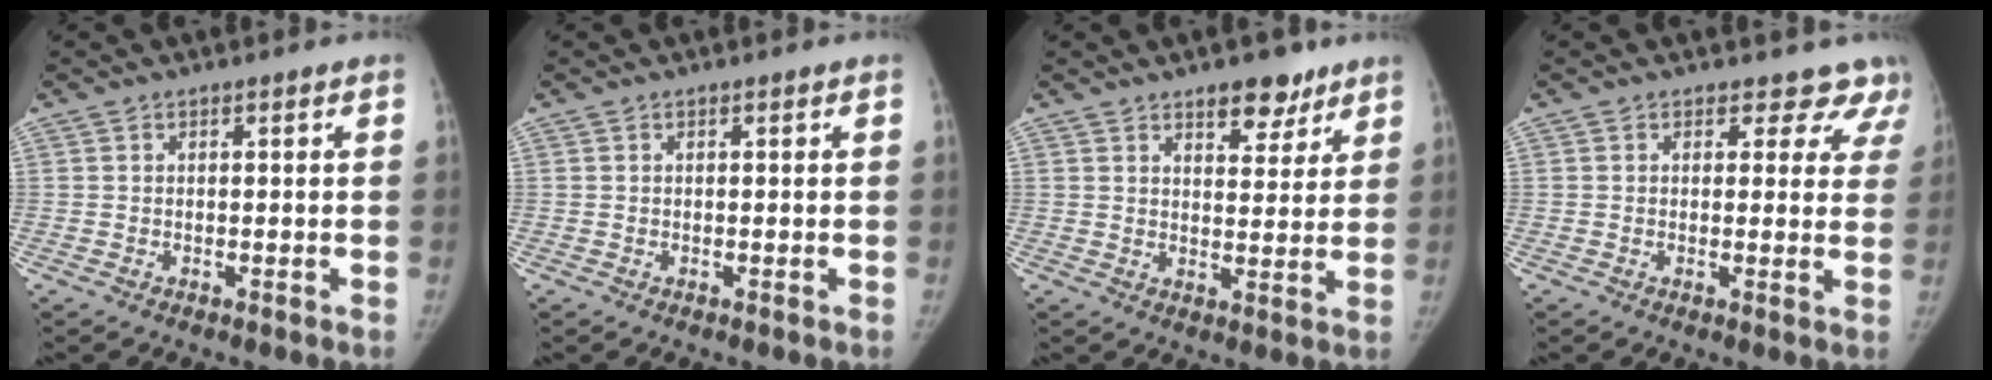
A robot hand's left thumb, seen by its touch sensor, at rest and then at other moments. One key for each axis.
{"total": 0.0}
{"total": 7.1, "fx": 4.9, "fy": 3.4, "fz": 3.8, "tx": -0.018, "ty": -0.028, "tz": 0.071}
{"total": 6.9, "fx": 5.8, "fy": 3.7, "fz": 0.5, "tx": 0.049, "ty": -0.021, "tz": 0.039}